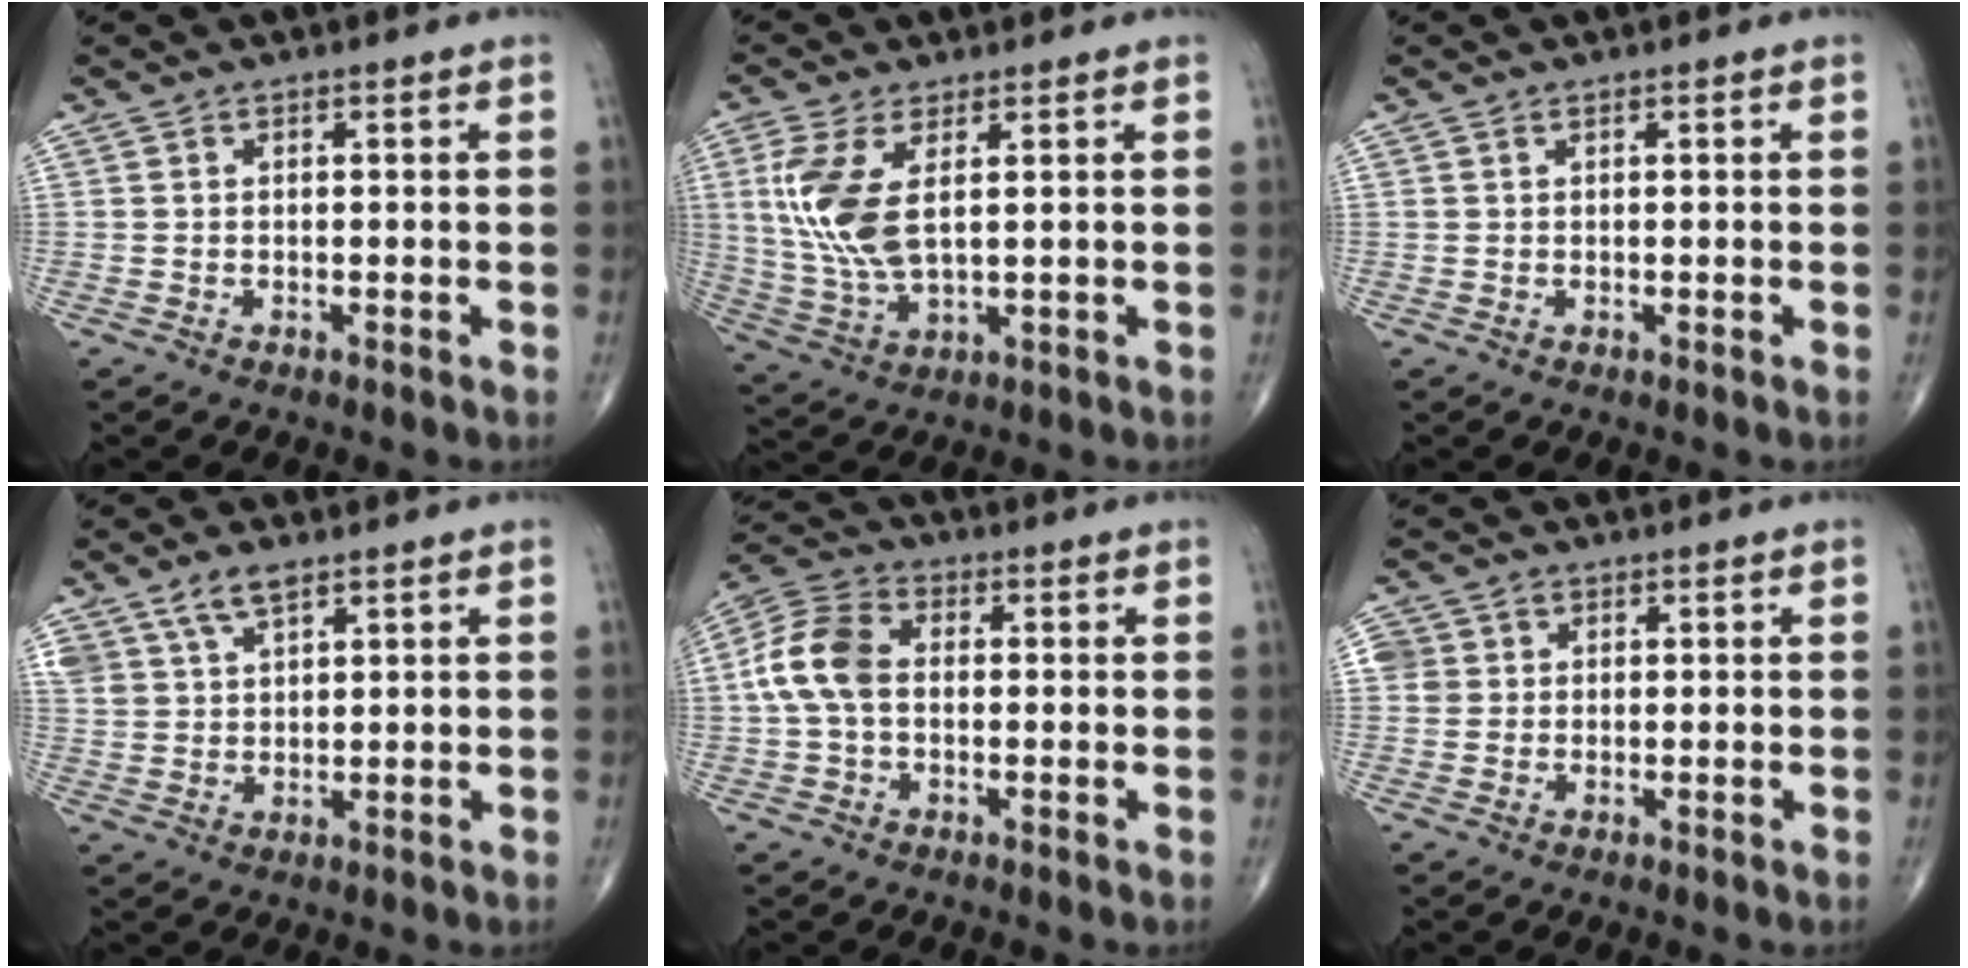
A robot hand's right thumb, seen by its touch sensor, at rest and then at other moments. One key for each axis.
{"total": 10.8, "fx": 2.5, "fy": 4.6, "fz": 9.4, "tx": -0.220, "ty": -0.011, "tz": 0.060}
{"total": 0.0}
{"total": 6.1, "fx": 4.0, "fy": 2.9, "fz": 3.6, "tx": -0.062, "ty": -0.012, "tz": 0.082}
{"total": 9.6, "fx": 0.1, "fy": 6.5, "fz": 7.1, "tx": -0.148, "ty": 0.029, "tz": -0.007}
{"total": 3.8, "fx": 0.9, "fy": 3.6, "fz": 0.8, "tx": 0.000, "ty": 0.008, "tz": 0.018}